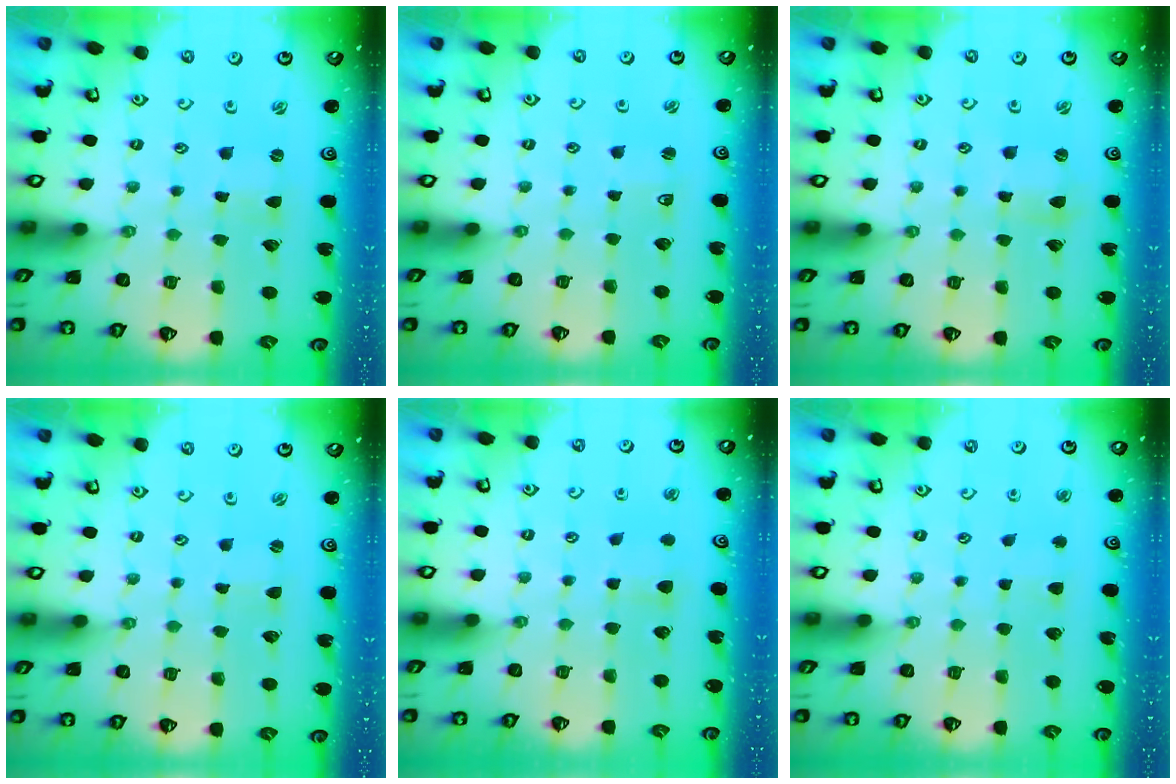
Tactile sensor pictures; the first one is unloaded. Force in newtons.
{"total": 2.2, "press": 2.2, "slide": 0.3}
{"total": 1.2, "press": 1.2, "slide": 0.3}
{"total": 0.0}
{"total": 5.8, "press": 5.8, "slide": 0.5}
{"total": 2.9, "press": 2.9, "slide": 0.4}